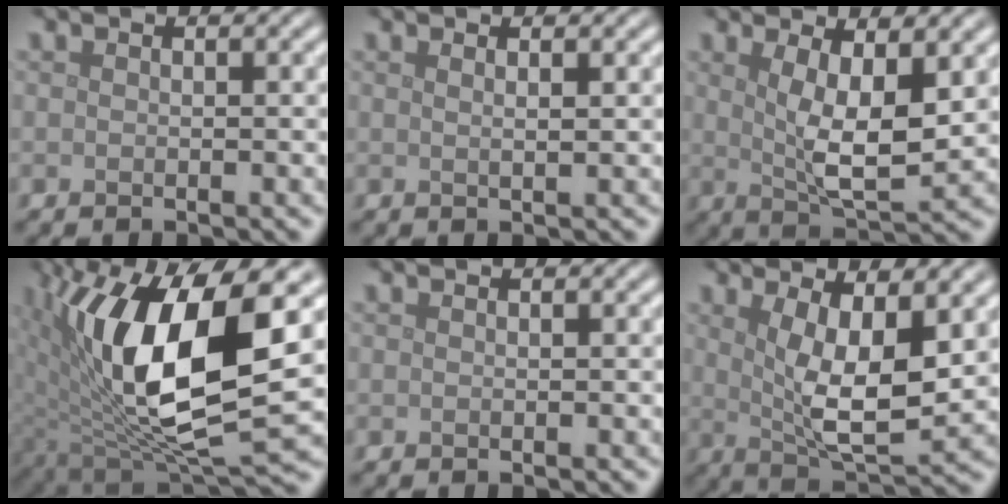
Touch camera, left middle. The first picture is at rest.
{"total": 1.3, "force": [0.7, 0.5, 1.0], "torque": [-0.004, 0.000, 0.002]}
{"total": 5.9, "force": [1.3, 1.8, 5.4], "torque": [-0.101, -0.012, 0.028]}
{"total": 14.3, "force": [2.8, 6.1, 12.6], "torque": [-0.233, -0.015, 0.054]}
{"total": 0.0}
{"total": 7.3, "force": [1.4, 2.5, 6.8], "torque": [-0.124, -0.010, 0.029]}